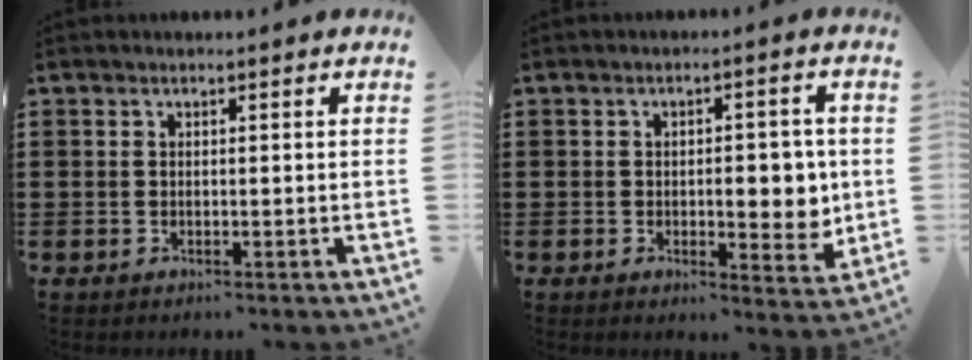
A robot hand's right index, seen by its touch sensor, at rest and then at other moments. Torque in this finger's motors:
{"motor_torque": [0.52, -0.02, 0.46, 0.07]}